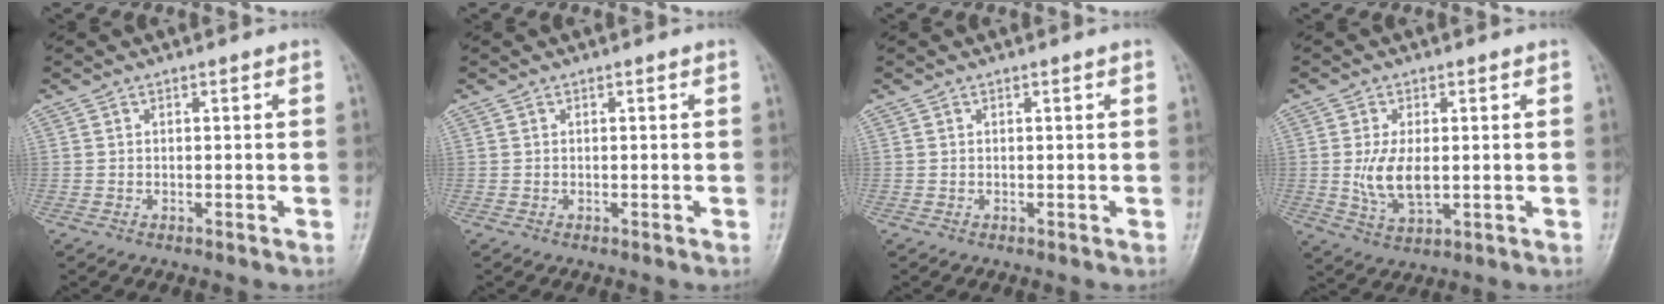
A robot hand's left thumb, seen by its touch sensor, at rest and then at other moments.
{"total": 0.0}
{"total": 0.0}
{"total": 7.3, "force": [0.0, 3.8, 6.2], "torque": [-0.118, -0.015, 0.007]}